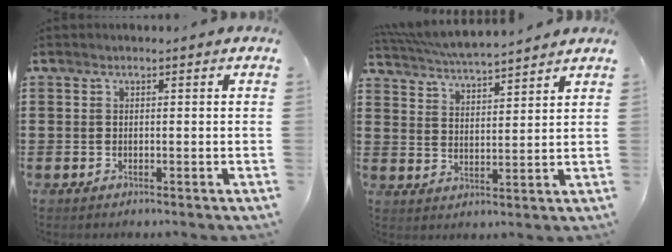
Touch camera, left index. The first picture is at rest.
{"total": 5.2, "force": [5.0, -0.1, 1.3], "torque": [-0.045, -0.026, 0.088]}